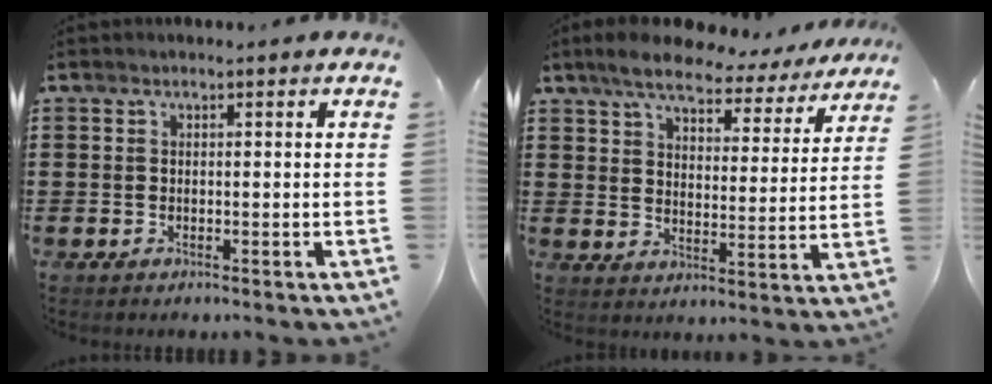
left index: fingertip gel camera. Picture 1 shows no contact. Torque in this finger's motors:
{"motor_torque": [2.14, 0.00, 0.43, 0.07]}